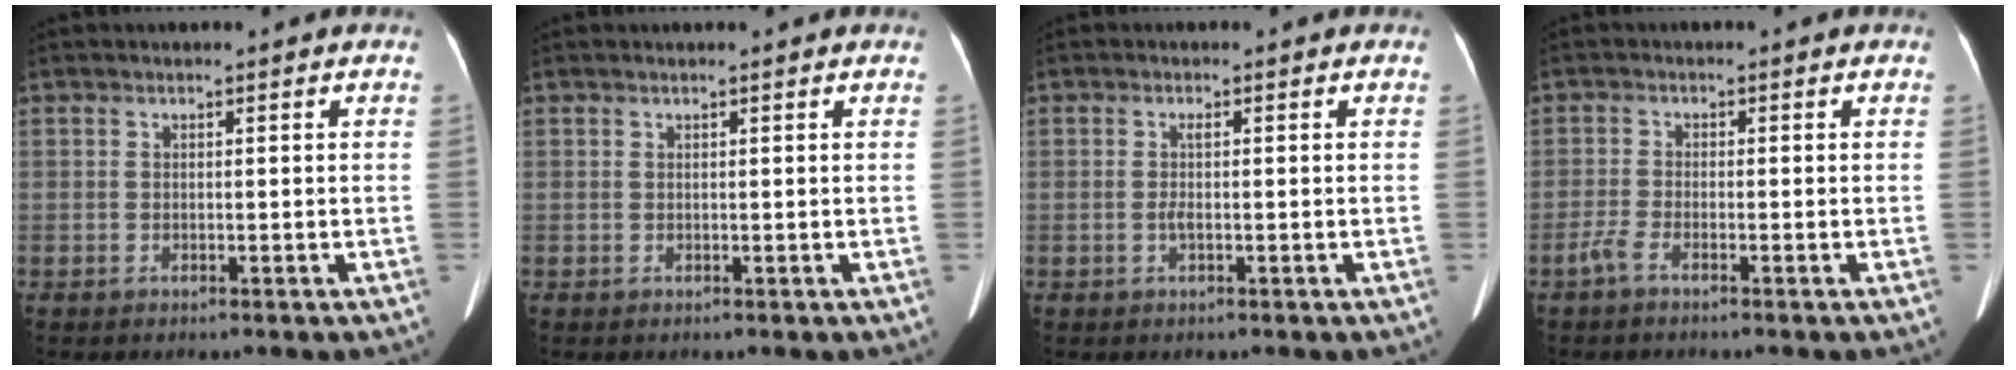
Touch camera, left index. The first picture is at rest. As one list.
[{"total": 0.8, "force": [0.8, 0.1, 0.2], "torque": [-0.011, 0.009, 0.009]}, {"total": 1.5, "force": [-0.3, 0.2, 1.4], "torque": [-0.028, -0.002, -0.003]}, {"total": 2.1, "force": [-1.5, 0.1, 1.4], "torque": [-0.034, -0.004, -0.034]}]